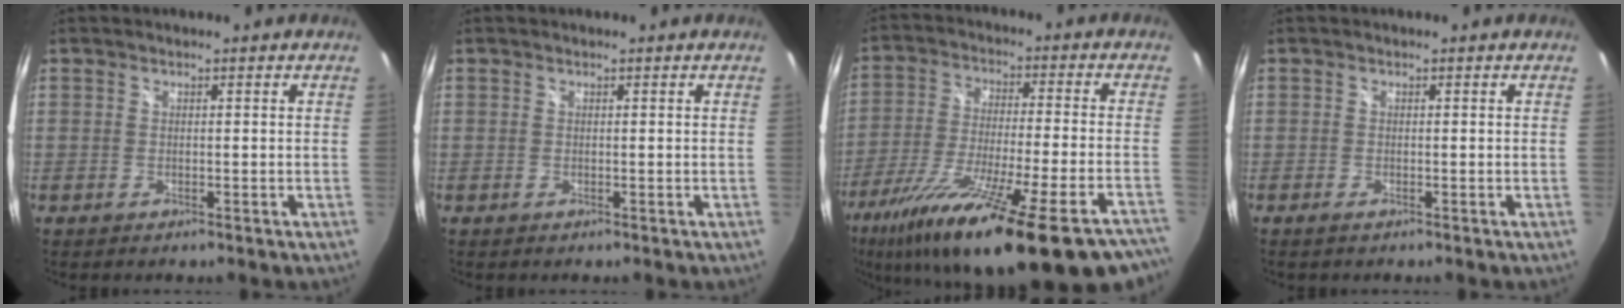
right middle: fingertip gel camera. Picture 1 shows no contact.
{"total": 0.0}
{"total": 33.4, "force": [-25.0, 5.9, 21.4], "torque": [-0.364, -0.092, -0.370]}
{"total": 0.8, "force": [-0.6, 0.1, 0.5], "torque": [-0.011, -0.003, -0.012]}